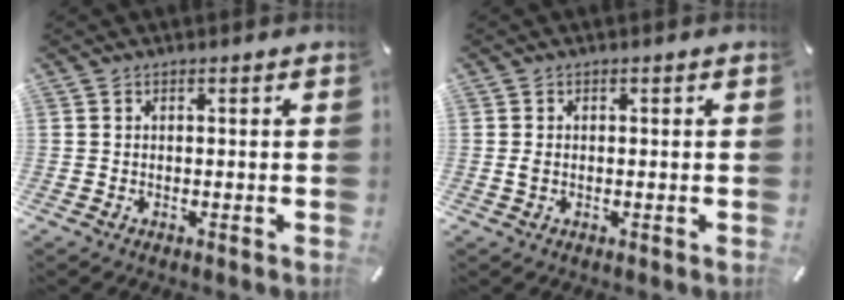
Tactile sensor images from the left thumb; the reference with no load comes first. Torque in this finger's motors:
{"motor_torque": [0.11, 0.37, 0.01, -0.03, 0.01]}